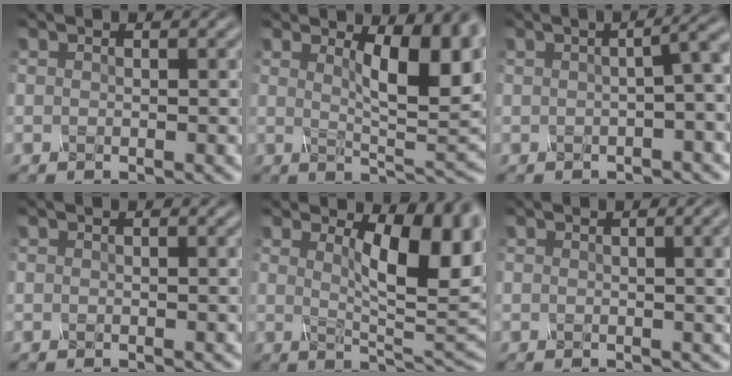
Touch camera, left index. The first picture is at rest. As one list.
[{"total": 8.5, "force": [2.8, 2.5, 7.6], "torque": [-0.104, -0.003, 0.047]}, {"total": 5.0, "force": [0.1, 1.7, 4.7], "torque": [-0.031, 0.019, 0.000]}, {"total": 0.5, "force": [0.1, 0.1, 0.5], "torque": [-0.003, 0.003, 0.000]}, {"total": 9.3, "force": [2.7, 2.9, 8.5], "torque": [-0.107, -0.001, 0.043]}, {"total": 4.0, "force": [0.8, 1.6, 3.6], "torque": [-0.024, 0.014, 0.006]}]